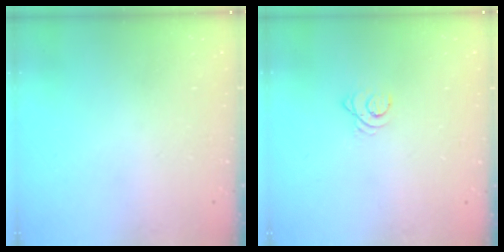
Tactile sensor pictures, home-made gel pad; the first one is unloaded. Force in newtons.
{"total": 2.5, "press": 2.5, "slide": 0.3}